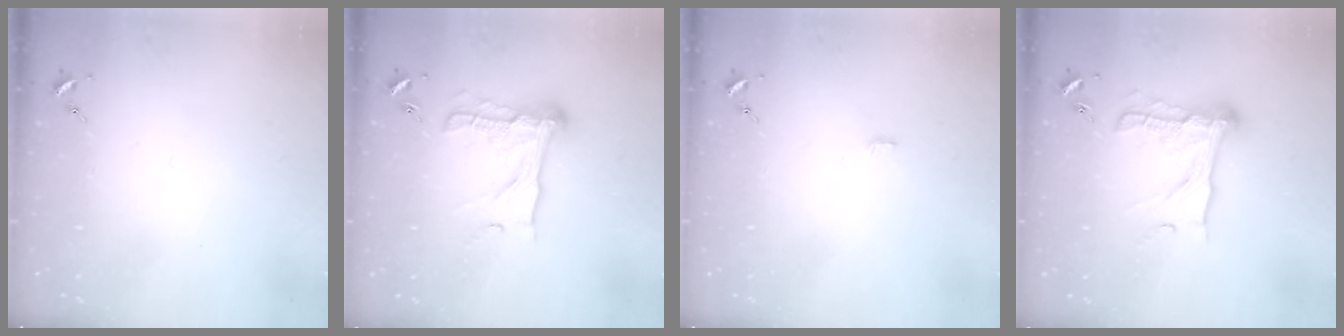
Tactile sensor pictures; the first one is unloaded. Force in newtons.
{"total": 16.7, "press": 16.7, "slide": 1.6}
{"total": 3.2, "press": 3.2, "slide": 0.1}
{"total": 16.7, "press": 16.7, "slide": 1.6}